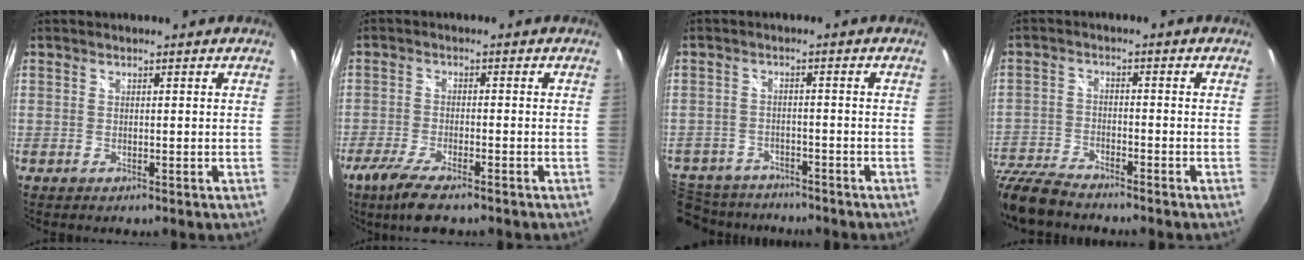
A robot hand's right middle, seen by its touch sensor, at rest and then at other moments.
{"total": 8.3, "force": [-6.1, 1.8, 5.4], "torque": [-0.132, -0.028, -0.113]}
{"total": 13.5, "force": [-10.6, 7.3, 4.2], "torque": [-0.133, 0.009, -0.169]}
{"total": 11.0, "force": [-9.6, 2.9, 4.7], "torque": [-0.125, -0.022, -0.190]}